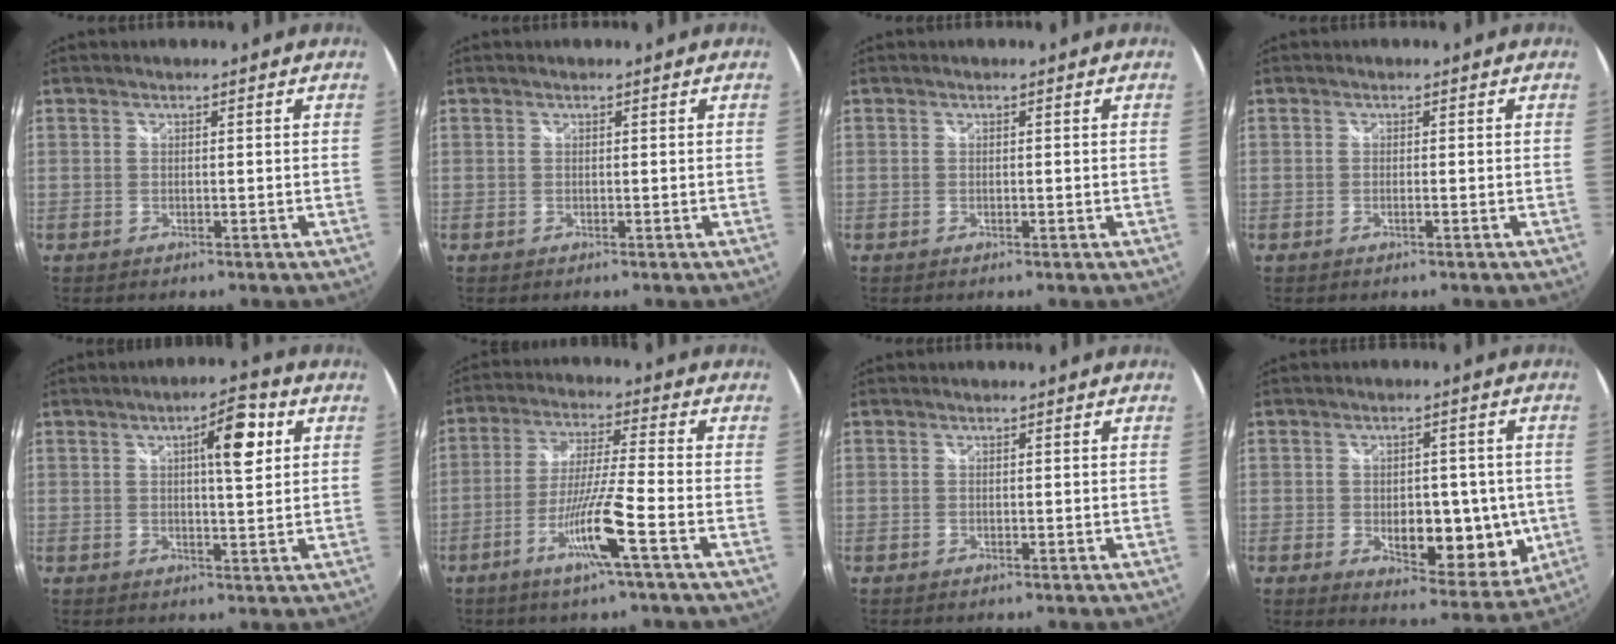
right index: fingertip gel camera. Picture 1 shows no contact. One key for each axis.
{"total": 0.0}
{"total": 0.8, "fx": -0.1, "fy": 0.2, "fz": 0.7, "tx": -0.013, "ty": 0.001, "tz": -0.003}
{"total": 1.0, "fx": -0.4, "fy": -0.2, "fz": 0.9, "tx": -0.015, "ty": 0.000, "tz": -0.008}
{"total": 7.3, "fx": 2.5, "fy": 1.8, "fz": 6.6, "tx": -0.086, "ty": 0.017, "tz": 0.039}
{"total": 10.8, "fx": -5.1, "fy": -1.1, "fz": 9.5, "tx": -0.192, "ty": -0.009, "tz": -0.099}
{"total": 0.0}
{"total": 13.7, "fx": -2.1, "fy": 7.7, "fz": 11.1, "tx": -0.169, "ty": -0.022, "tz": -0.021}